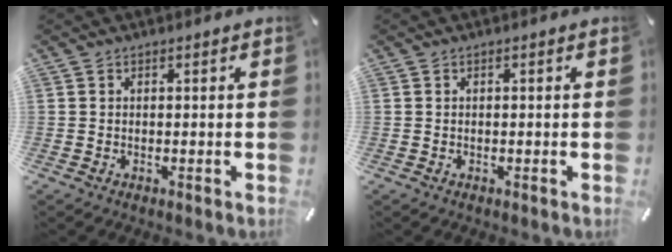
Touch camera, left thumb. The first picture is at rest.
{"total": 0.0}